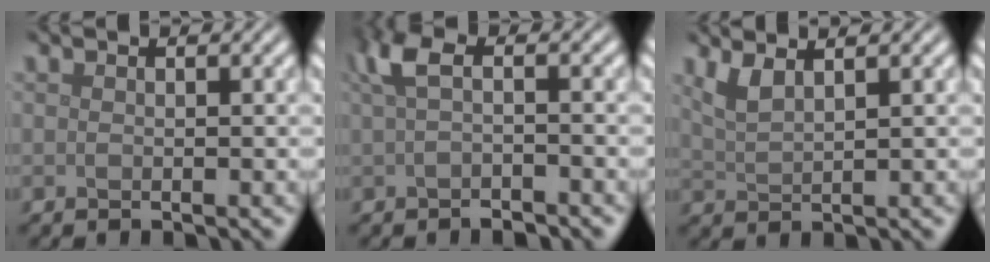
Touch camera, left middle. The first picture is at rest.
{"total": 3.0, "force": [-0.1, 1.2, 2.8], "torque": [-0.056, 0.001, -0.004]}
{"total": 2.3, "force": [1.5, 0.7, 1.5], "torque": [-0.030, -0.001, 0.033]}